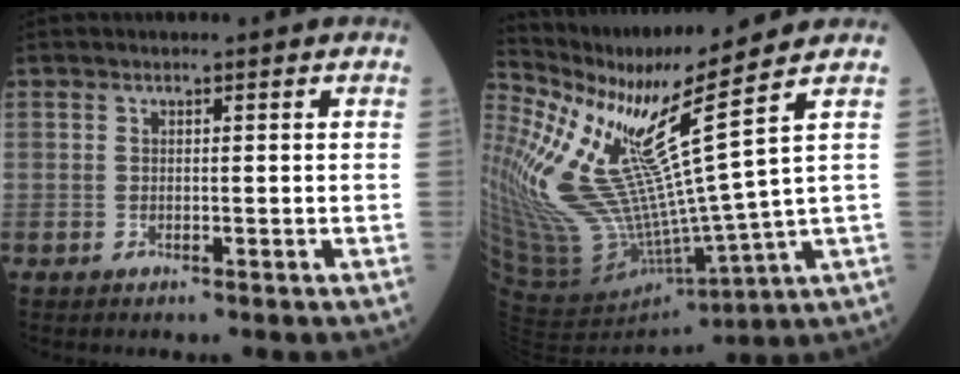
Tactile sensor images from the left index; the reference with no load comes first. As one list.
[{"total": 18.9, "force": [10.7, -2.4, 15.4], "torque": [-0.297, -0.042, 0.212]}]